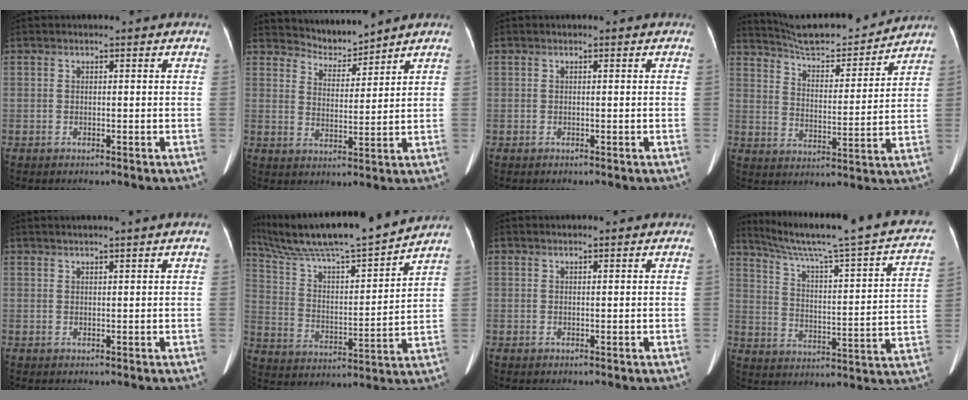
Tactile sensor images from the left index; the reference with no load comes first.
{"total": 4.8, "force": [4.7, 0.0, -0.7], "torque": [0.010, 0.002, 0.090]}
{"total": 0.0}
{"total": 15.7, "force": [14.9, 1.9, 4.5], "torque": [-0.076, -0.004, 0.229]}
{"total": 3.1, "force": [2.4, -0.9, 1.7], "torque": [-0.024, 0.017, 0.045]}
{"total": 19.4, "force": [17.2, 0.1, 9.0], "torque": [-0.164, 0.009, 0.290]}
{"total": 1.1, "force": [1.0, 0.1, 0.4], "torque": [-0.008, 0.016, 0.020]}
{"total": 24.6, "force": [20.3, 1.1, 13.9], "torque": [-0.212, -0.031, 0.267]}